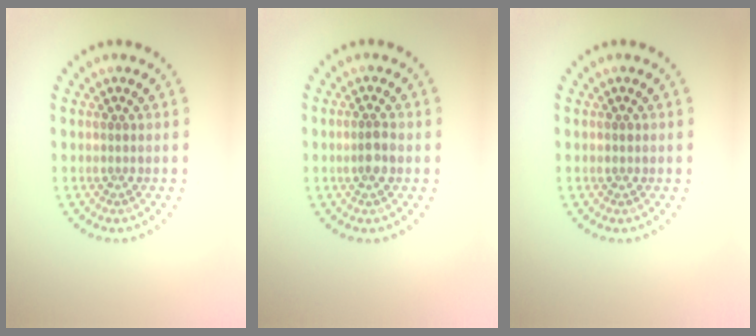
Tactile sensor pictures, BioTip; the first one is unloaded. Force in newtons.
{"total": 1.8, "press": 1.7, "slide": 0.7}
{"total": 0.8, "press": 0.8, "slide": 0.2}